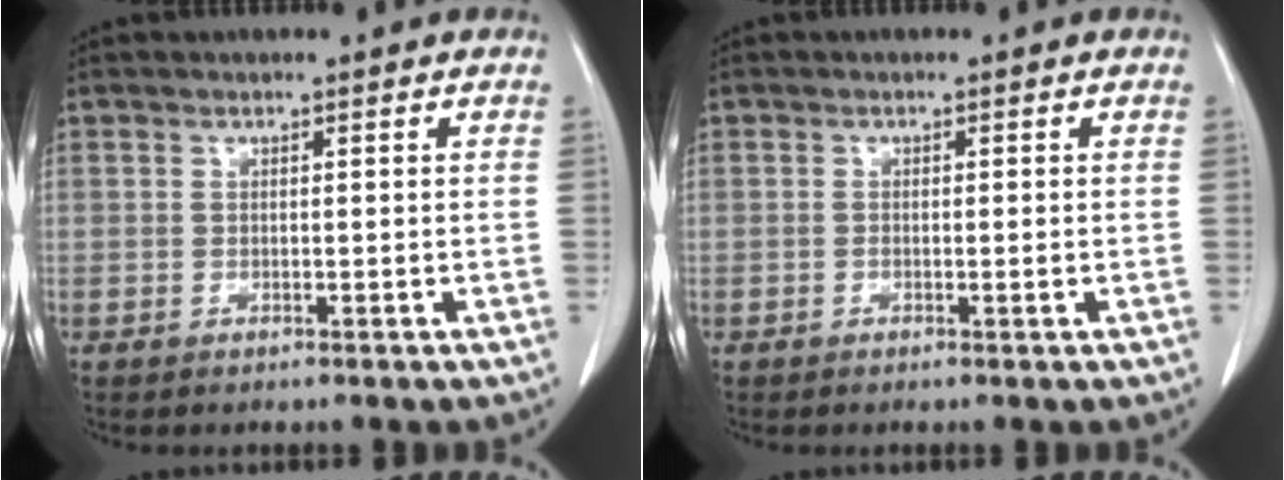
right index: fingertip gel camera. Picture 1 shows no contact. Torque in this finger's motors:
{"motor_torque": [-0.02, 0.04, -0.03, -0.01]}